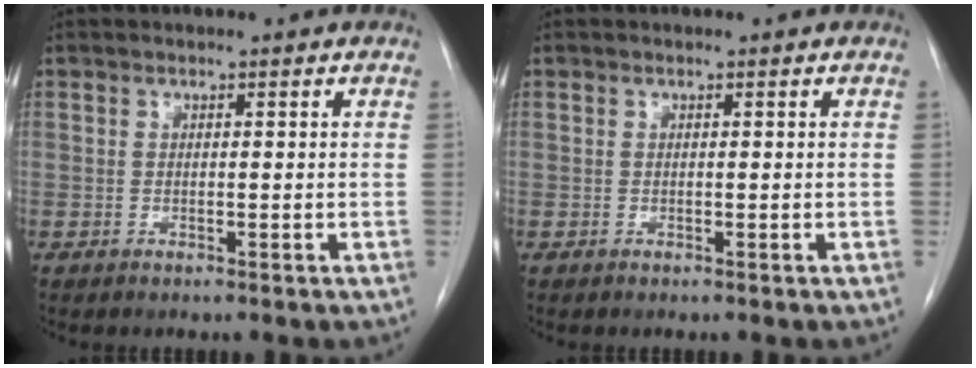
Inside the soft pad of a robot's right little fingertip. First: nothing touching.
{"total": 0.0}